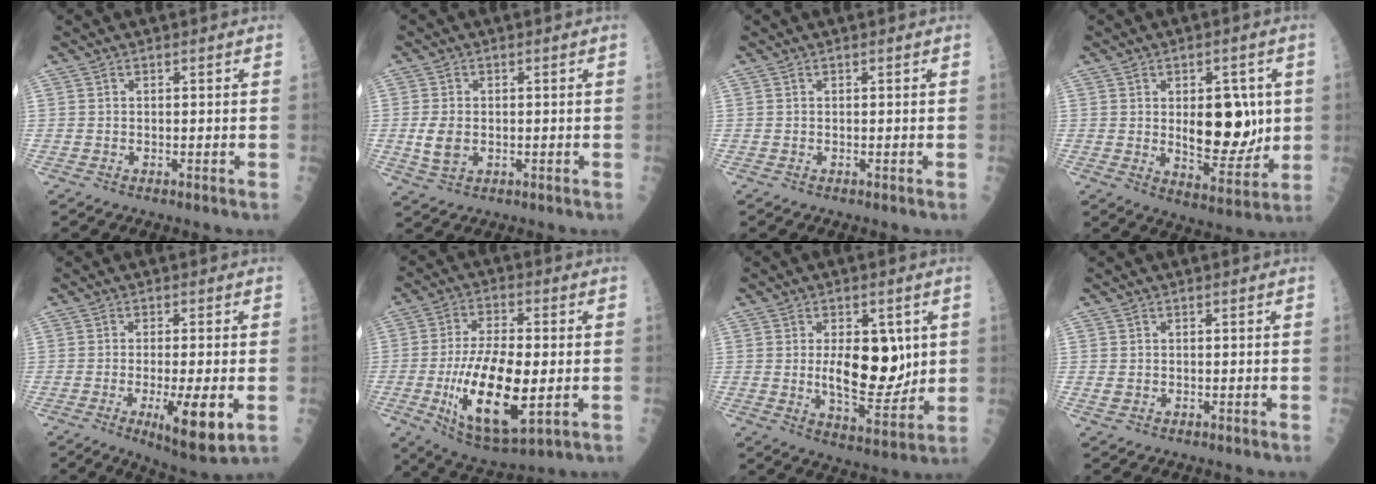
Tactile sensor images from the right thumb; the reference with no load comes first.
{"total": 4.5, "force": [-0.4, 3.1, 3.3], "torque": [-0.059, -0.003, -0.002]}
{"total": 0.0}
{"total": 12.8, "force": [1.3, 6.9, 10.7], "torque": [-0.104, -0.019, 0.029]}
{"total": 10.1, "force": [-2.7, 2.0, 9.5], "torque": [-0.144, -0.022, -0.037]}
{"total": 18.5, "force": [-3.4, 7.1, 16.7], "torque": [-0.306, -0.005, -0.047]}
{"total": 12.1, "force": [1.5, 6.3, 10.2], "torque": [-0.120, -0.021, 0.035]}
{"total": 1.0, "force": [-0.1, 0.8, 0.4], "torque": [-0.005, 0.003, 0.002]}